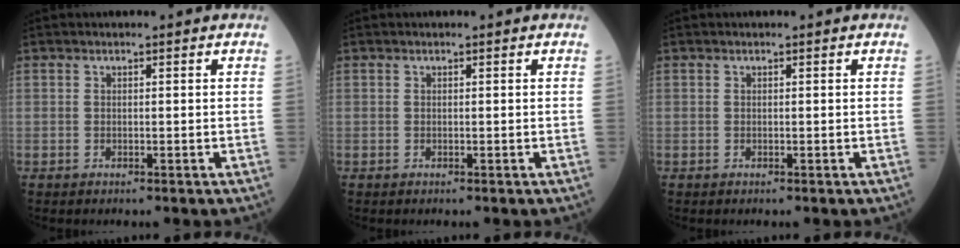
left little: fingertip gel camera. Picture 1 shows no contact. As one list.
[{"total": 0.0}, {"total": 0.0}]